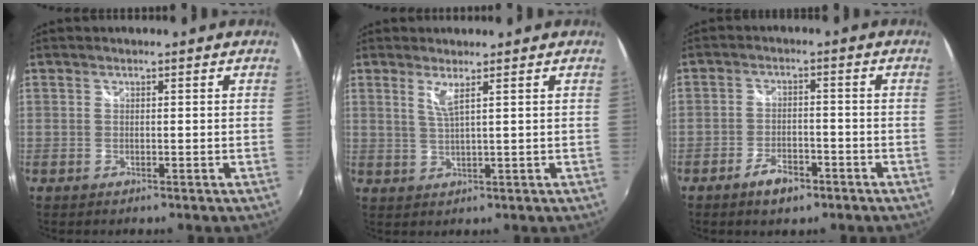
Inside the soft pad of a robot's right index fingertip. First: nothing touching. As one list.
[{"total": 2.6, "force": [1.5, -0.3, 2.1], "torque": [-0.043, -0.008, 0.027]}, {"total": 5.3, "force": [-3.6, 2.5, 3.1], "torque": [-0.072, -0.001, -0.059]}]